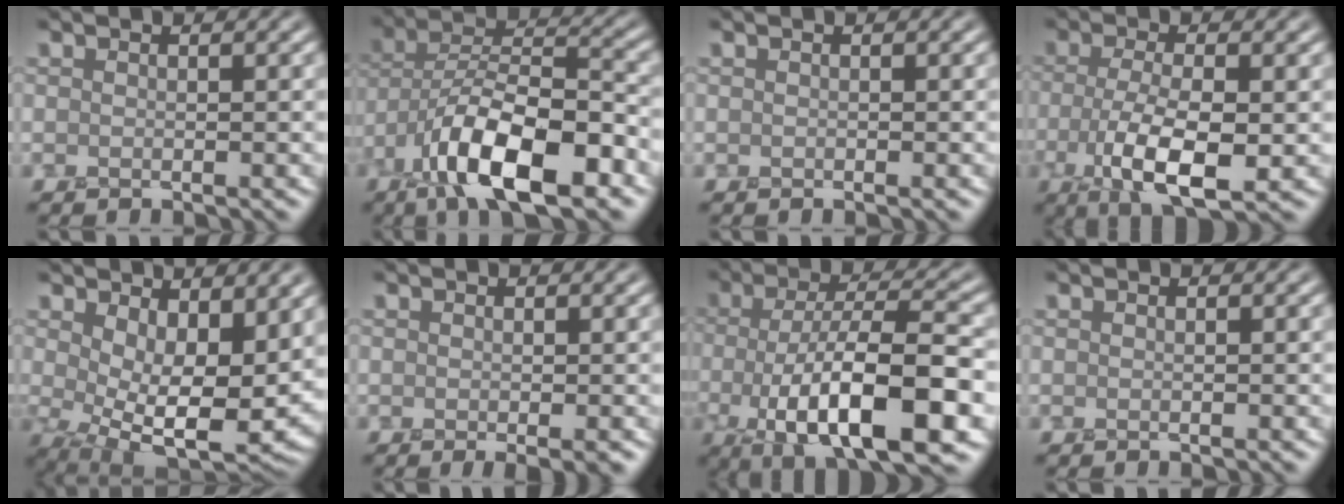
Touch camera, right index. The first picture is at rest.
{"total": 10.8, "force": [-6.1, 3.9, 8.0], "torque": [-0.135, 0.011, -0.115]}
{"total": 0.0}
{"total": 6.3, "force": [-1.8, 2.4, 5.6], "torque": [-0.114, -0.013, -0.030]}
{"total": 10.3, "force": [1.1, 5.6, 8.6], "torque": [-0.138, -0.029, 0.031]}
{"total": 0.8, "force": [0.0, 0.0, 0.8], "torque": [-0.012, -0.006, 0.001]}
{"total": 11.7, "force": [-3.5, 4.2, 10.3], "torque": [-0.171, -0.011, -0.060]}
{"total": 0.0}